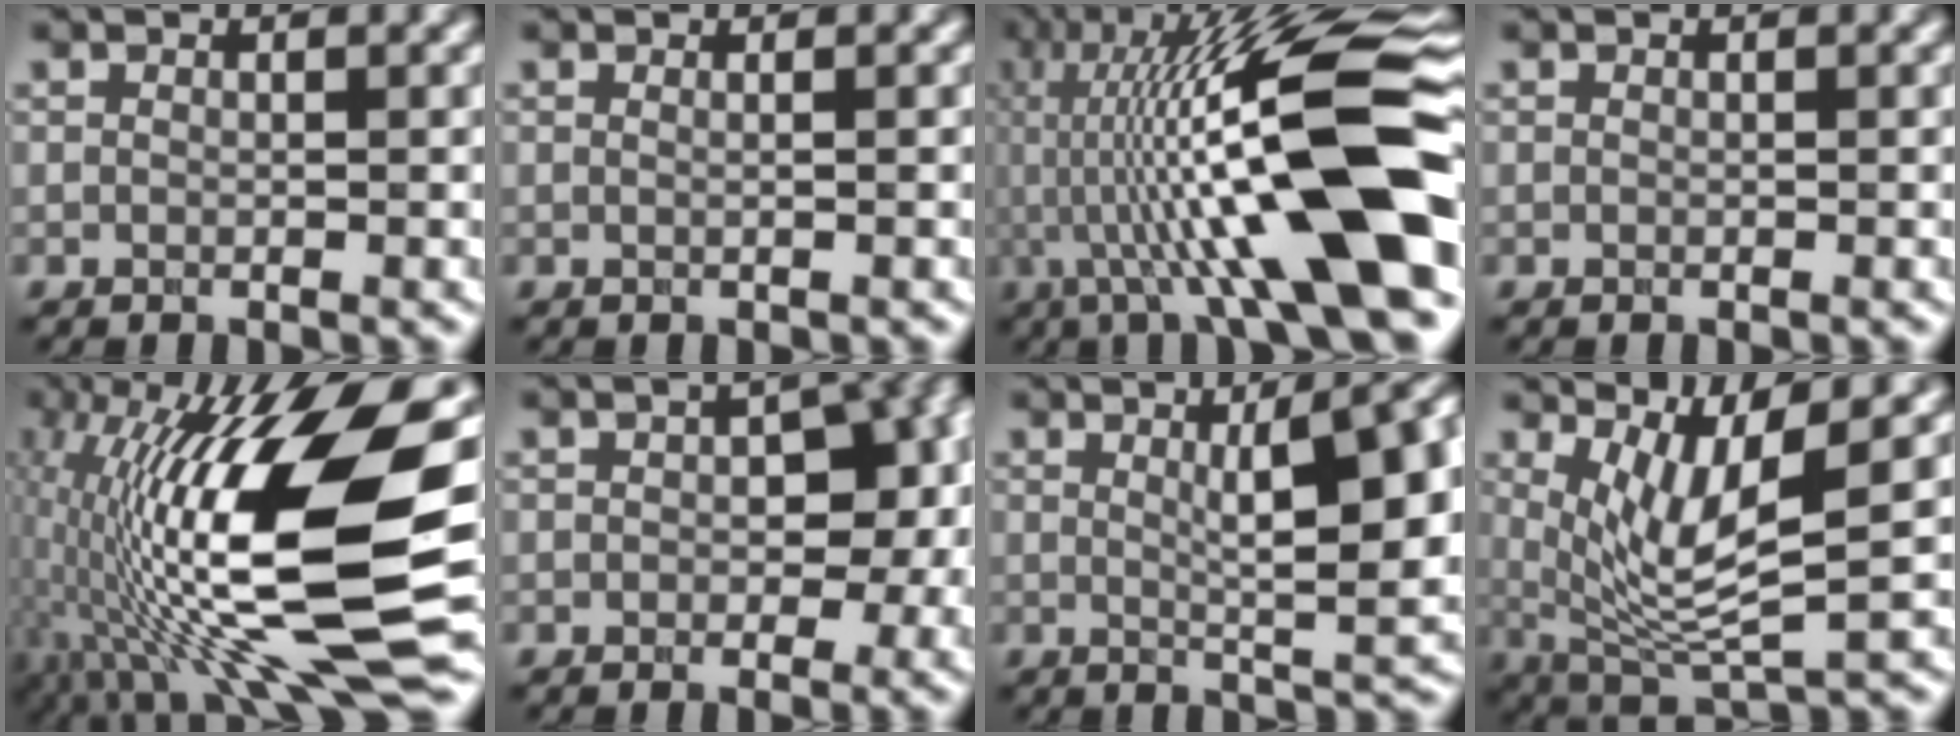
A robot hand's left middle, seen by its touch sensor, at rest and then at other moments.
{"total": 0.9, "force": [0.2, 0.5, 0.7], "torque": [-0.005, 0.000, -0.010]}
{"total": 15.6, "force": [-1.3, 3.2, 15.2], "torque": [-0.259, 0.036, -0.016]}
{"total": 0.0}
{"total": 16.4, "force": [-1.0, 4.7, 15.6], "torque": [-0.292, 0.015, -0.012]}
{"total": 6.3, "force": [0.4, 3.8, 4.9], "torque": [-0.045, 0.002, 0.011]}
{"total": 10.1, "force": [1.6, 2.7, 9.6], "torque": [-0.107, 0.009, 0.029]}
{"total": 6.2, "force": [1.6, 1.7, 5.7], "torque": [-0.109, -0.015, 0.041]}